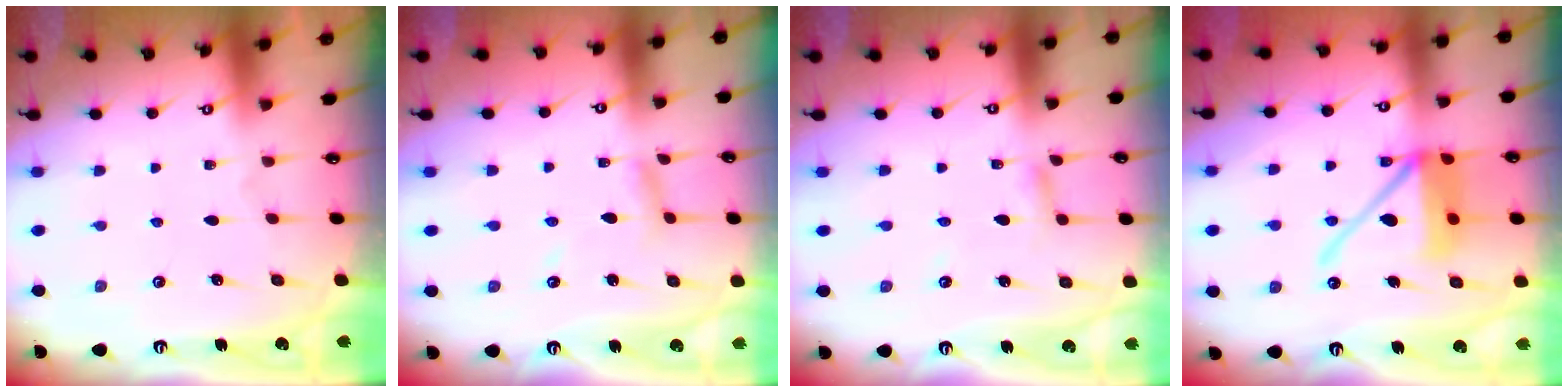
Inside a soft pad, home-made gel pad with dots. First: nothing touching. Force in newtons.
{"total": 5.9, "press": 5.9, "slide": 0.5}
{"total": 2.9, "press": 2.9, "slide": 0.1}
{"total": 14.6, "press": 14.4, "slide": 2.5}